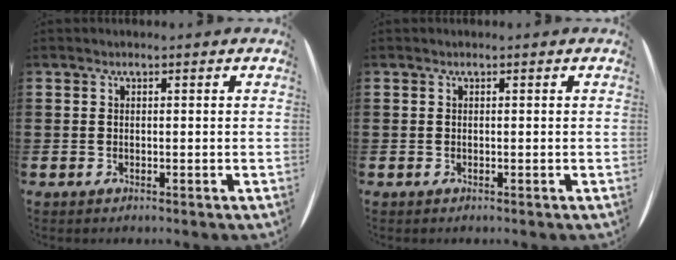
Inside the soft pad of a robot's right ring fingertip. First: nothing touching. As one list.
[{"total": 0.0}]